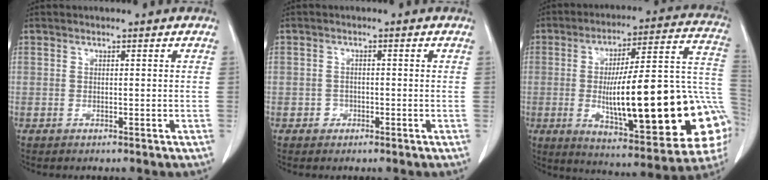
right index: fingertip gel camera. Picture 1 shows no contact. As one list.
[{"total": 1.6, "force": [-0.6, 1.4, 0.1], "torque": [0.005, 0.008, -0.011]}, {"total": 30.1, "force": [-4.9, 5.7, 29.1], "torque": [-0.347, 0.010, -0.065]}]